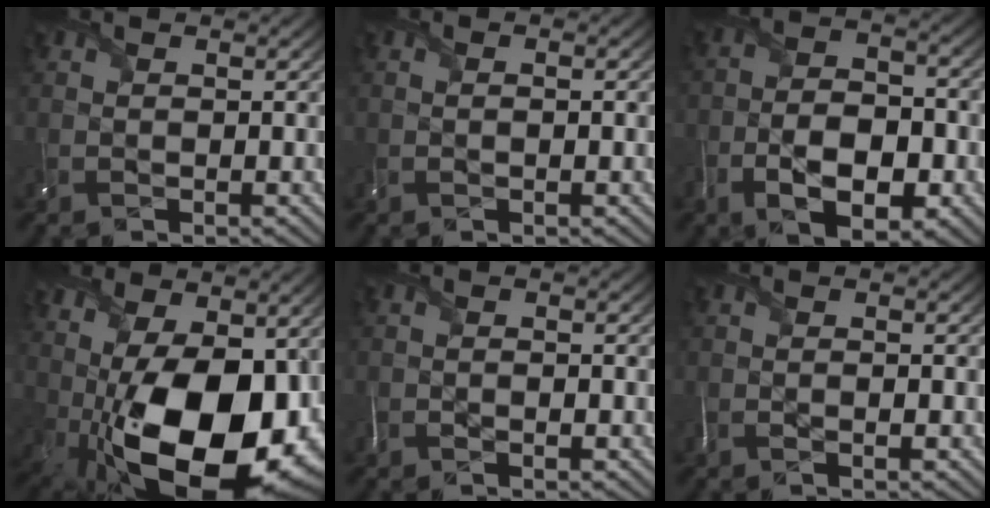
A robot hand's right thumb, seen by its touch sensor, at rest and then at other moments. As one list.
[{"total": 1.0, "force": [-0.6, 0.2, 0.8], "torque": [-0.008, -0.004, -0.006]}, {"total": 8.4, "force": [-4.0, 4.4, 5.9], "torque": [-0.091, -0.012, -0.075]}, {"total": 19.3, "force": [-0.9, 11.2, 15.7], "torque": [-0.260, -0.040, 0.005]}, {"total": 1.6, "force": [-1.0, 0.7, 1.0], "torque": [-0.009, -0.009, -0.016]}, {"total": 1.6, "force": [-0.9, 0.4, 1.3], "torque": [-0.015, -0.008, -0.014]}]